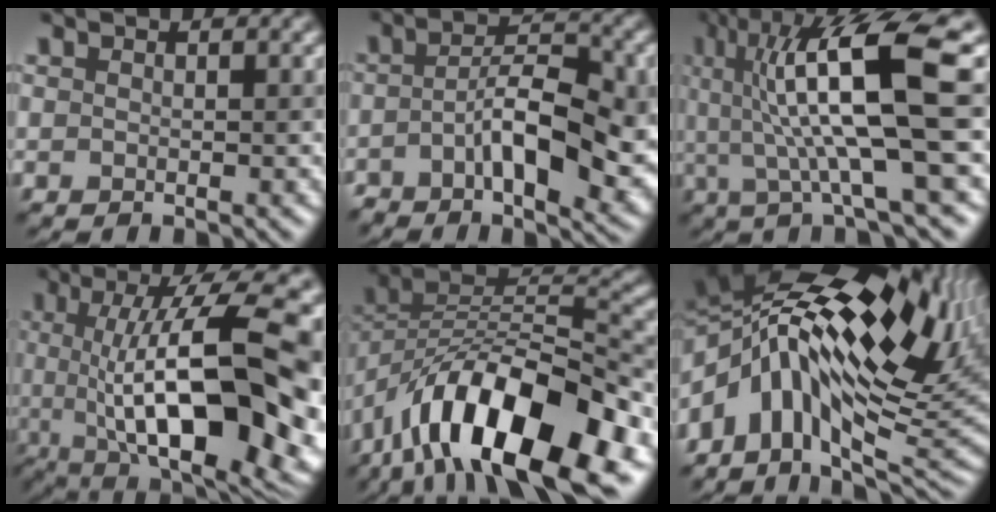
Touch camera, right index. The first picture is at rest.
{"total": 9.0, "force": [-2.3, 3.1, 8.1], "torque": [-0.135, 0.003, -0.044]}
{"total": 12.1, "force": [2.9, 2.3, 11.6], "torque": [-0.187, 0.015, 0.053]}
{"total": 18.5, "force": [-0.5, 6.0, 17.5], "torque": [-0.215, 0.027, -0.002]}
{"total": 14.7, "force": [-7.8, 6.6, 10.6], "torque": [-0.172, 0.014, -0.138]}
{"total": 17.0, "force": [3.1, 8.6, 14.3], "torque": [-0.247, 0.013, 0.051]}